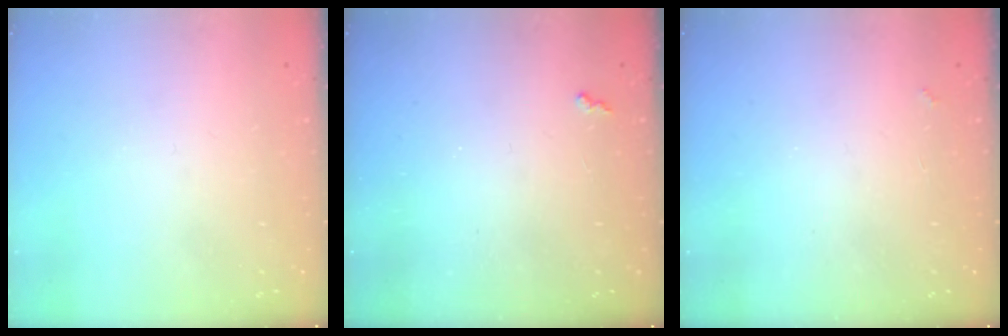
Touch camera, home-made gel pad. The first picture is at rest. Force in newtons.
{"total": 1.9, "press": 1.9, "slide": 0.5}
{"total": 1.4, "press": 1.3, "slide": 0.4}